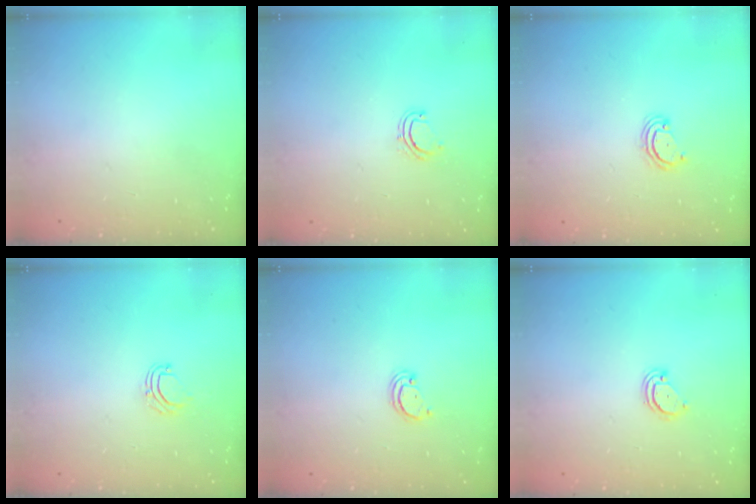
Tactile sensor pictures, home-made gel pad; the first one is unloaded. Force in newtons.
{"total": 4.2, "press": 4.0, "slide": 1.2}
{"total": 2.9, "press": 2.9, "slide": 0.3}
{"total": 4.9, "press": 4.8, "slide": 0.5}
{"total": 2.4, "press": 2.4, "slide": 0.2}
{"total": 3.0, "press": 3.0, "slide": 0.2}